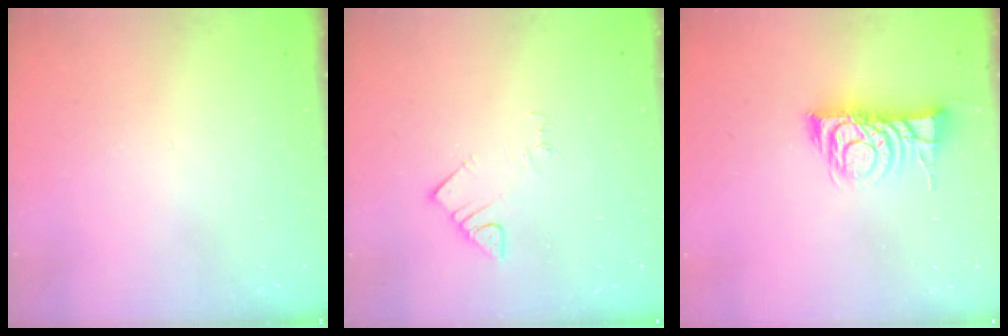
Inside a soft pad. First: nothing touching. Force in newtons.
{"total": 2.8, "press": 2.8, "slide": 0.2}
{"total": 10.8, "press": 10.8, "slide": 0.8}